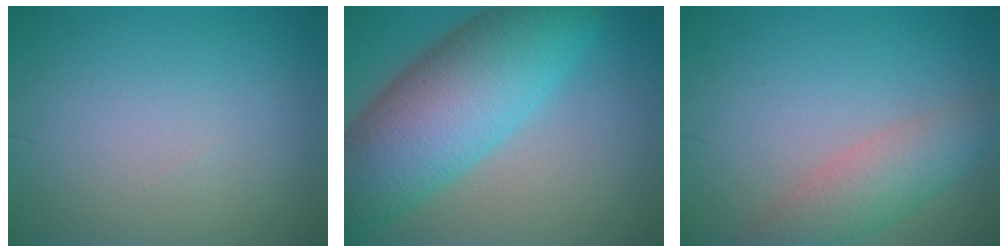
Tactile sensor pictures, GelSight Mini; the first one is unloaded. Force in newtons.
{"total": 12.1, "press": 12.1, "slide": 0.3}
{"total": 4.2, "press": 4.2, "slide": 0.2}